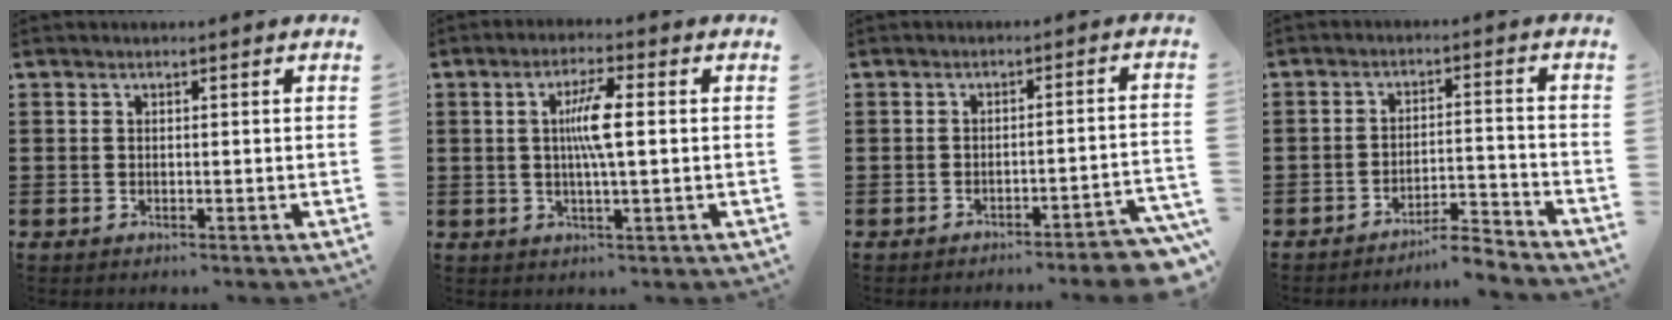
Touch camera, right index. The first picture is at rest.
{"total": 5.7, "force": [0.4, 0.7, 5.6], "torque": [-0.112, -0.002, 0.000]}
{"total": 3.7, "force": [-3.3, -0.2, 1.7], "torque": [-0.029, -0.010, -0.067]}
{"total": 4.8, "force": [-4.6, 0.0, 1.2], "torque": [-0.023, -0.003, -0.093]}